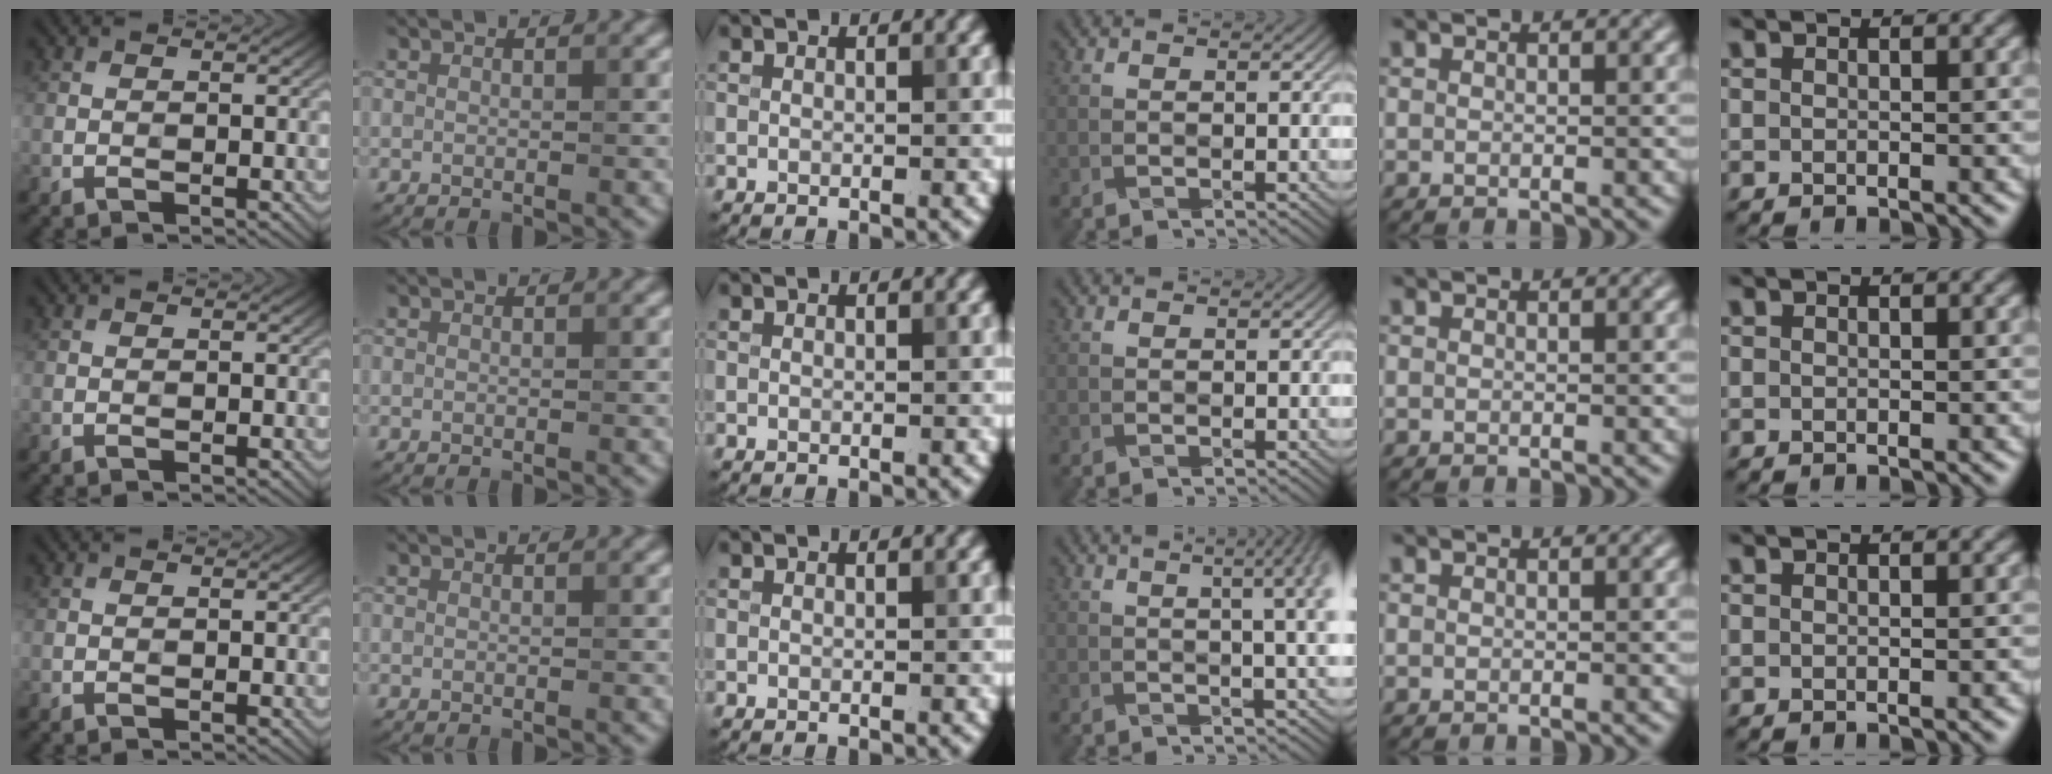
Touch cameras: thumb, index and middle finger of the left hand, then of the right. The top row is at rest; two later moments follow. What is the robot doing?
{"motion": "wrap", "object": "arm wrap"}